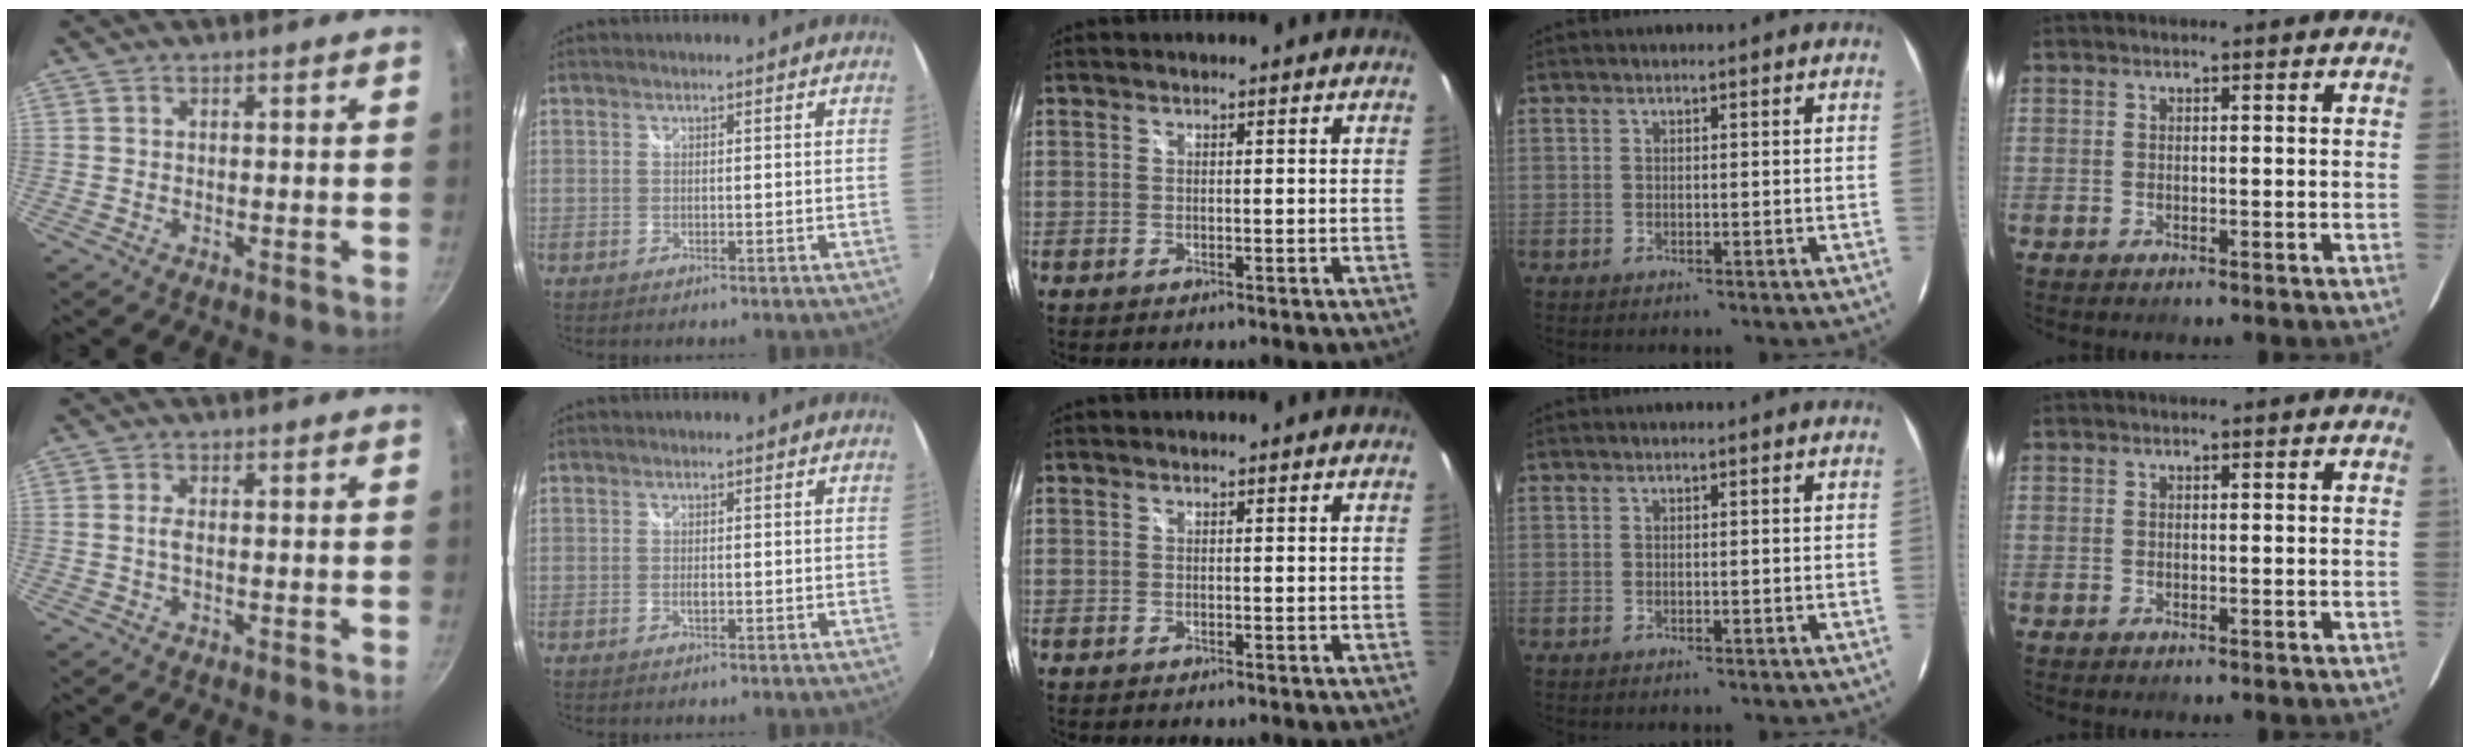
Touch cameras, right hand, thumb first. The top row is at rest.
{"thumb": {"total": 1.5, "force": [-0.2, 0.5, 1.4], "torque": [-0.033, 0.003, -0.006]}, "index": {"total": 0.8, "force": [-0.3, 0.4, 0.6], "torque": [-0.012, -0.002, -0.005]}}